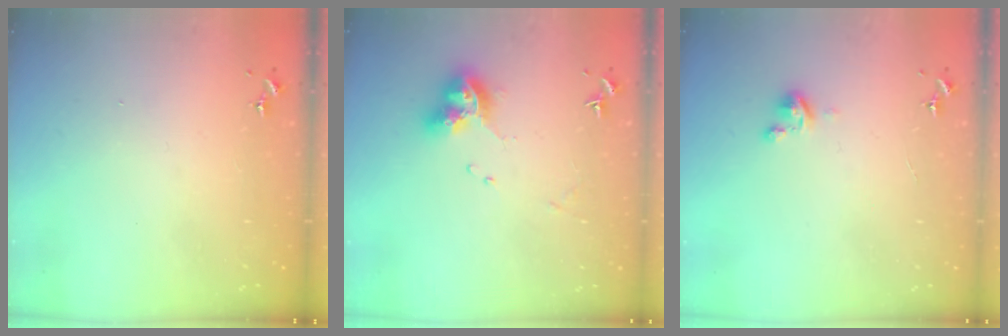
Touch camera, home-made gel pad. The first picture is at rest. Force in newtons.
{"total": 11.3, "press": 11.2, "slide": 1.3}
{"total": 2.8, "press": 2.8, "slide": 0.3}